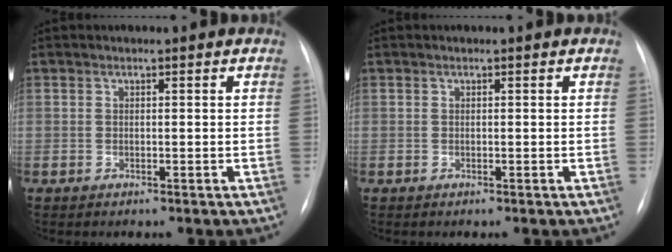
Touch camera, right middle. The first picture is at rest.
{"total": 0.0}